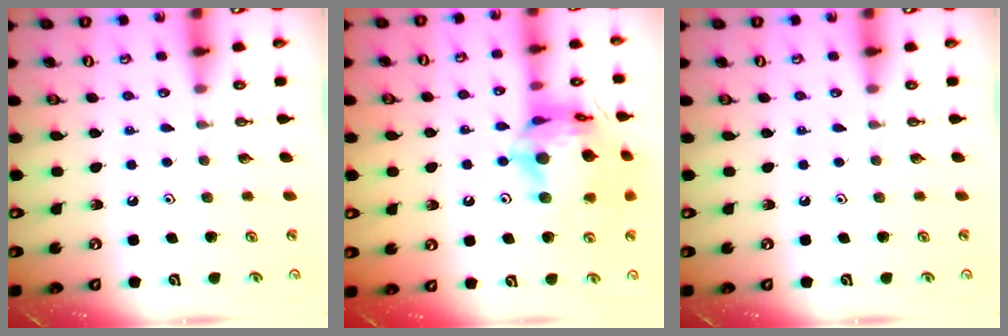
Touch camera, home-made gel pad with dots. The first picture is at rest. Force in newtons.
{"total": 19.7, "press": 19.6, "slide": 2.1}
{"total": 0.0}